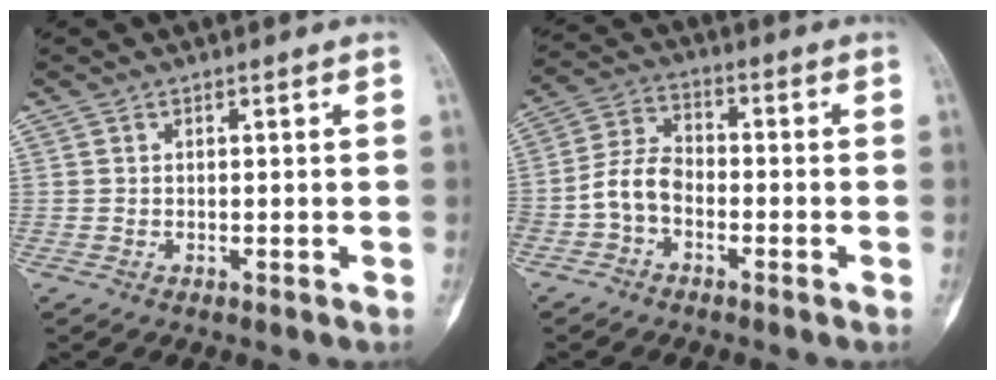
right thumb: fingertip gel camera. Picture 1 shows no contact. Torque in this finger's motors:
{"motor_torque": [1.21, 1.12, 0.46, -0.43, 0.13]}